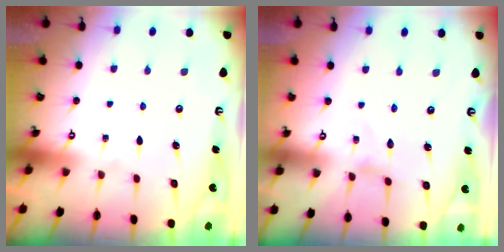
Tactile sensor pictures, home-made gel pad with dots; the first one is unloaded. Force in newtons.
{"total": 0.0}